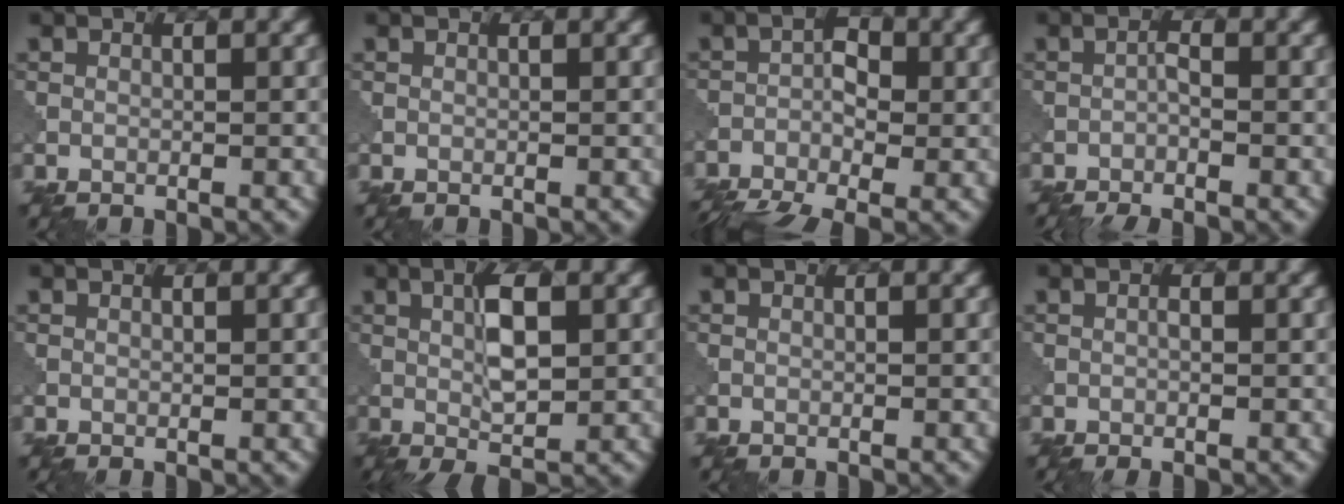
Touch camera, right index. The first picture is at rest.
{"total": 0.0}
{"total": 6.7, "force": [-3.9, 3.0, 4.6], "torque": [-0.086, -0.012, -0.080]}
{"total": 2.4, "force": [-1.8, 0.2, 1.6], "torque": [-0.037, -0.003, -0.041]}
{"total": 0.0}
{"total": 4.4, "force": [0.5, 1.2, 4.2], "torque": [-0.078, 0.003, 0.009]}
{"total": 0.0}
{"total": 0.8, "force": [-0.3, 0.2, 0.7], "torque": [-0.014, 0.000, -0.006]}